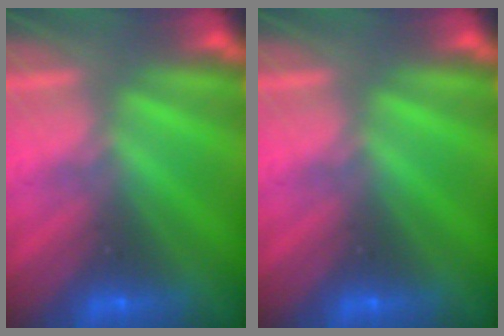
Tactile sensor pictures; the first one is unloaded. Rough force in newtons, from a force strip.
{"total": 0.0}